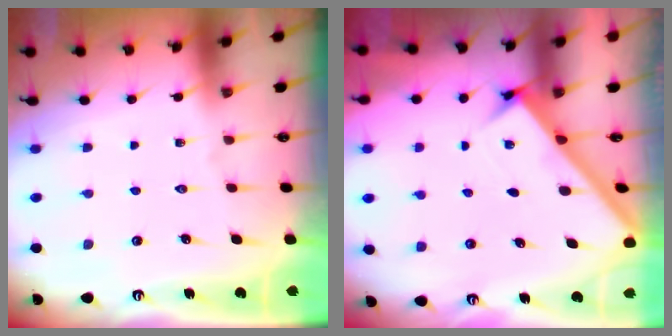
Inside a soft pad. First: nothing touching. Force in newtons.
{"total": 2.8, "press": 2.8, "slide": 0.4}